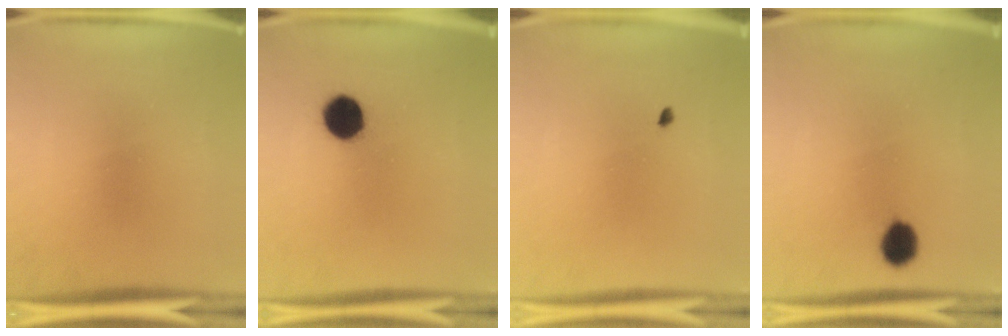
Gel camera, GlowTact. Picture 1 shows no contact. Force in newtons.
{"total": 7.9}
{"total": 0.6}
{"total": 5.3}